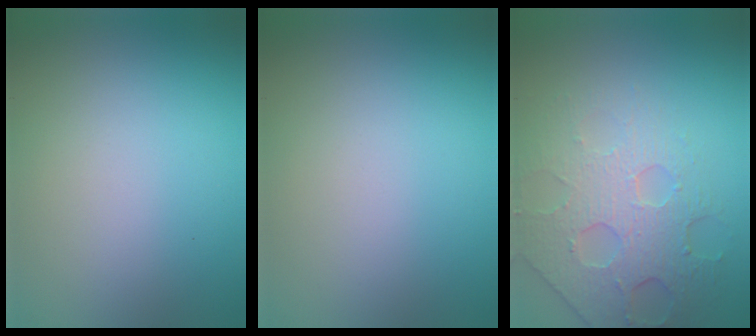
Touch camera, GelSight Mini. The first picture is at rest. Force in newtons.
{"total": 0.0}
{"total": 4.9, "press": 4.5, "slide": 1.9}